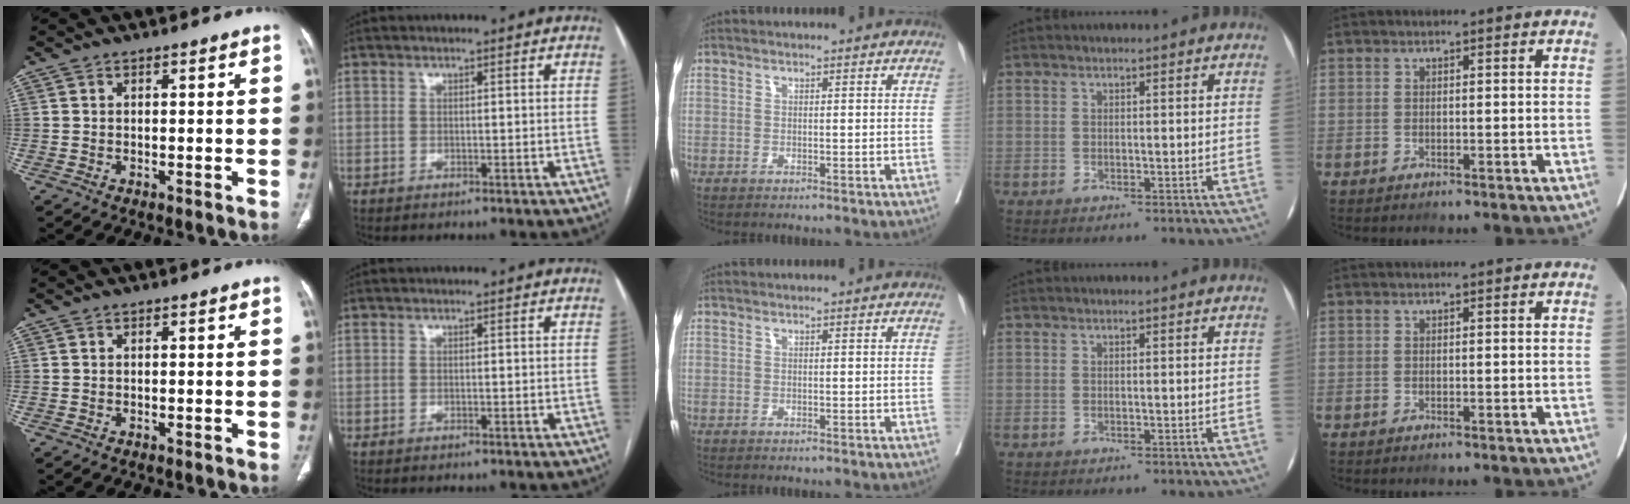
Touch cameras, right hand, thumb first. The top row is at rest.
{}